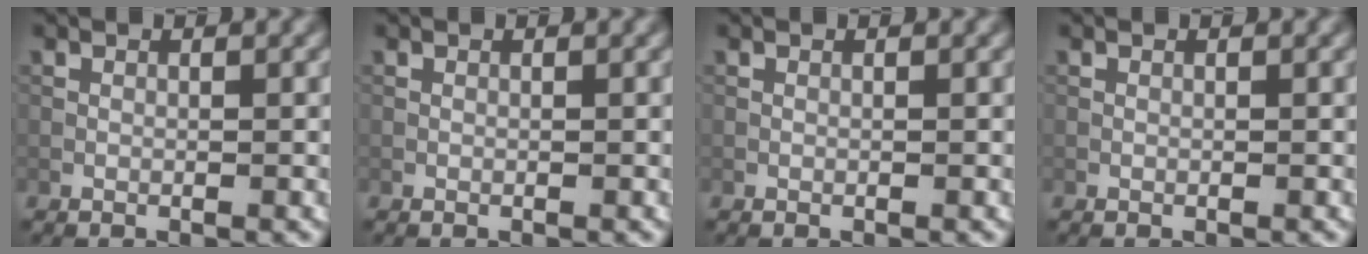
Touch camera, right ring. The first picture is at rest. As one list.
[{"total": 0.0}, {"total": 0.0}, {"total": 0.0}]